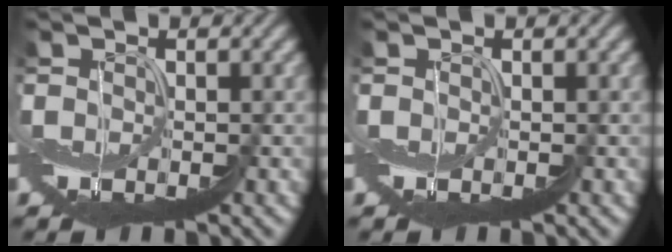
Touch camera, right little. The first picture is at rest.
{"total": 0.0}